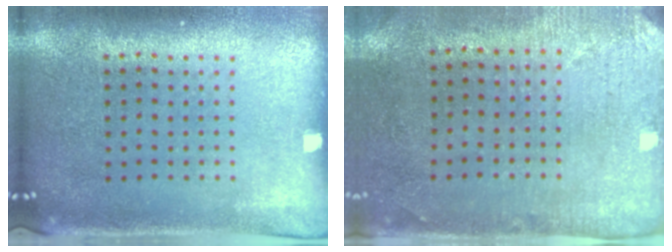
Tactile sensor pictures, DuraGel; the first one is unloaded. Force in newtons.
{"total": 2.9, "press": 2.4, "slide": 1.7}